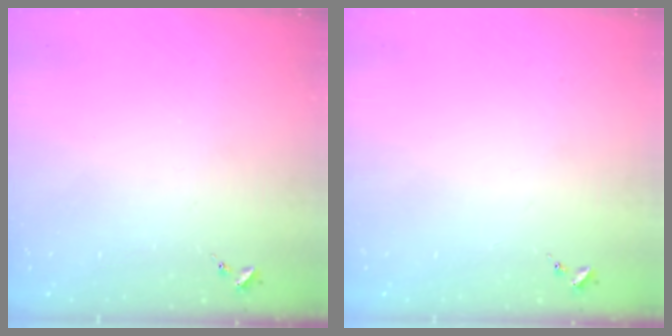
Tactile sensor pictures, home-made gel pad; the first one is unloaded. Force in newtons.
{"total": 0.0}